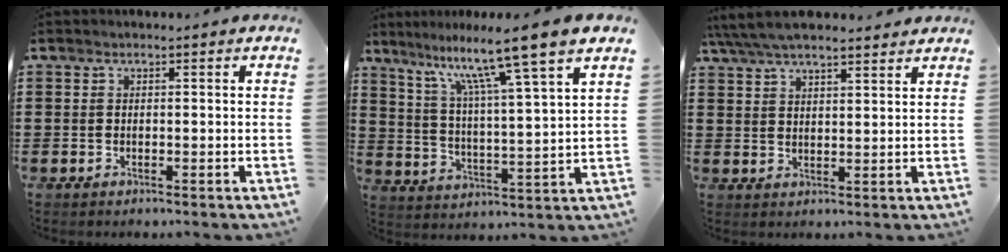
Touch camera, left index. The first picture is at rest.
{"total": 11.1, "force": [8.5, -0.8, 7.0], "torque": [-0.147, -0.051, 0.131]}
{"total": 5.5, "force": [5.0, 1.2, 2.0], "torque": [-0.054, -0.009, 0.092]}